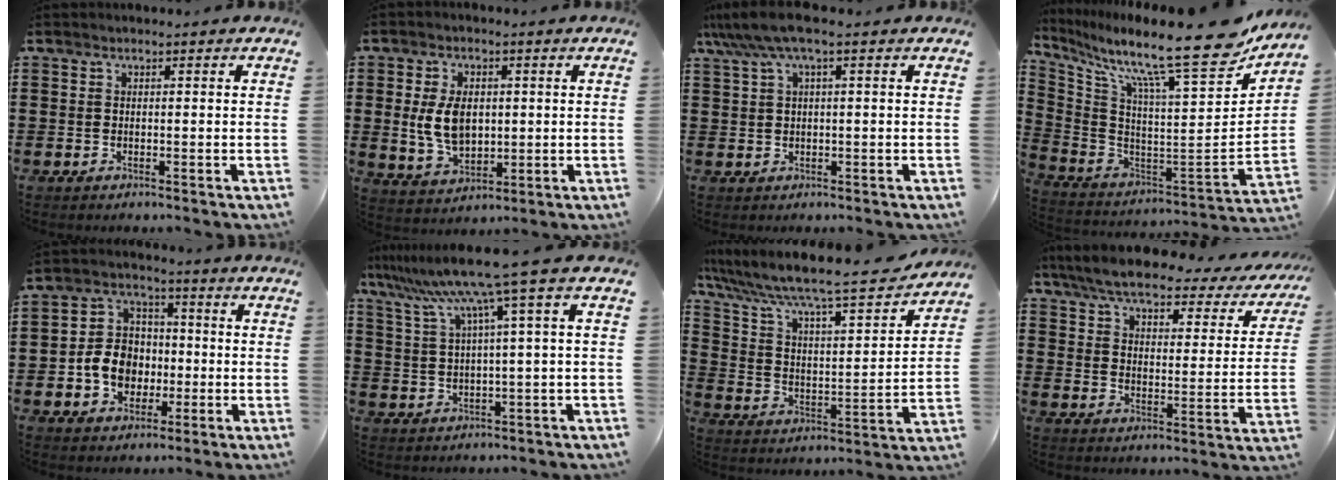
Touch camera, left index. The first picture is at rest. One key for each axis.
{"total": 7.3, "fx": 0.7, "fy": 4.6, "fz": 5.6, "tx": -0.126, "ty": 0.003, "tz": 0.007}
{"total": 4.9, "fx": 2.0, "fy": 0.7, "fz": 4.4, "tx": -0.102, "ty": 0.000, "tz": 0.031}
{"total": 15.4, "fx": 11.7, "fy": 1.1, "fz": 10.0, "tx": -0.195, "ty": -0.095, "tz": 0.184}
{"total": 7.8, "fx": -1.7, "fy": 6.7, "fz": 3.7, "tx": -0.101, "ty": 0.018, "tz": -0.032}
{"total": 9.2, "fx": 5.3, "fy": -0.9, "fz": 7.4, "tx": -0.174, "ty": -0.035, "tz": 0.083}
{"total": 9.1, "fx": 7.8, "fy": 1.0, "fz": 4.6, "tx": -0.124, "ty": -0.057, "tz": 0.126}
{"total": 6.5, "fx": 5.5, "fy": 0.9, "fz": 3.2, "tx": -0.087, "ty": -0.031, "tz": 0.094}